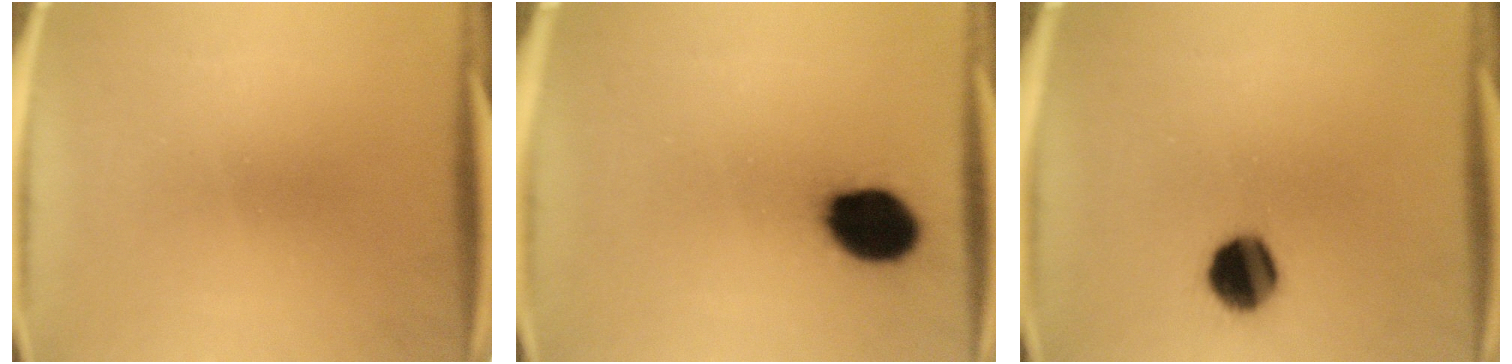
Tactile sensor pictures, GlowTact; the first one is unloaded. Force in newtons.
{"total": 13.1}
{"total": 10.2}